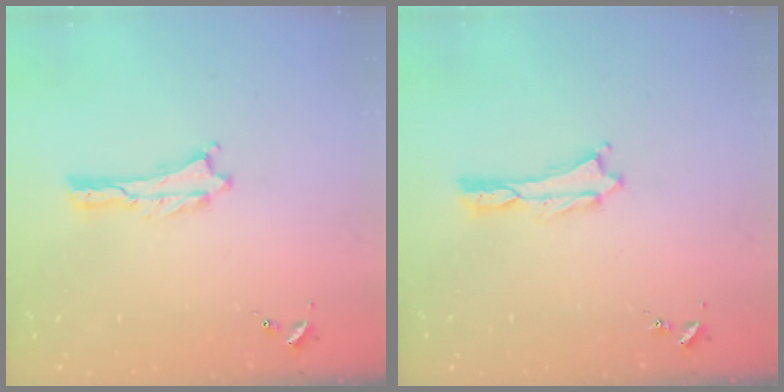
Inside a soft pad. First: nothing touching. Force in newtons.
{"total": 0.0}